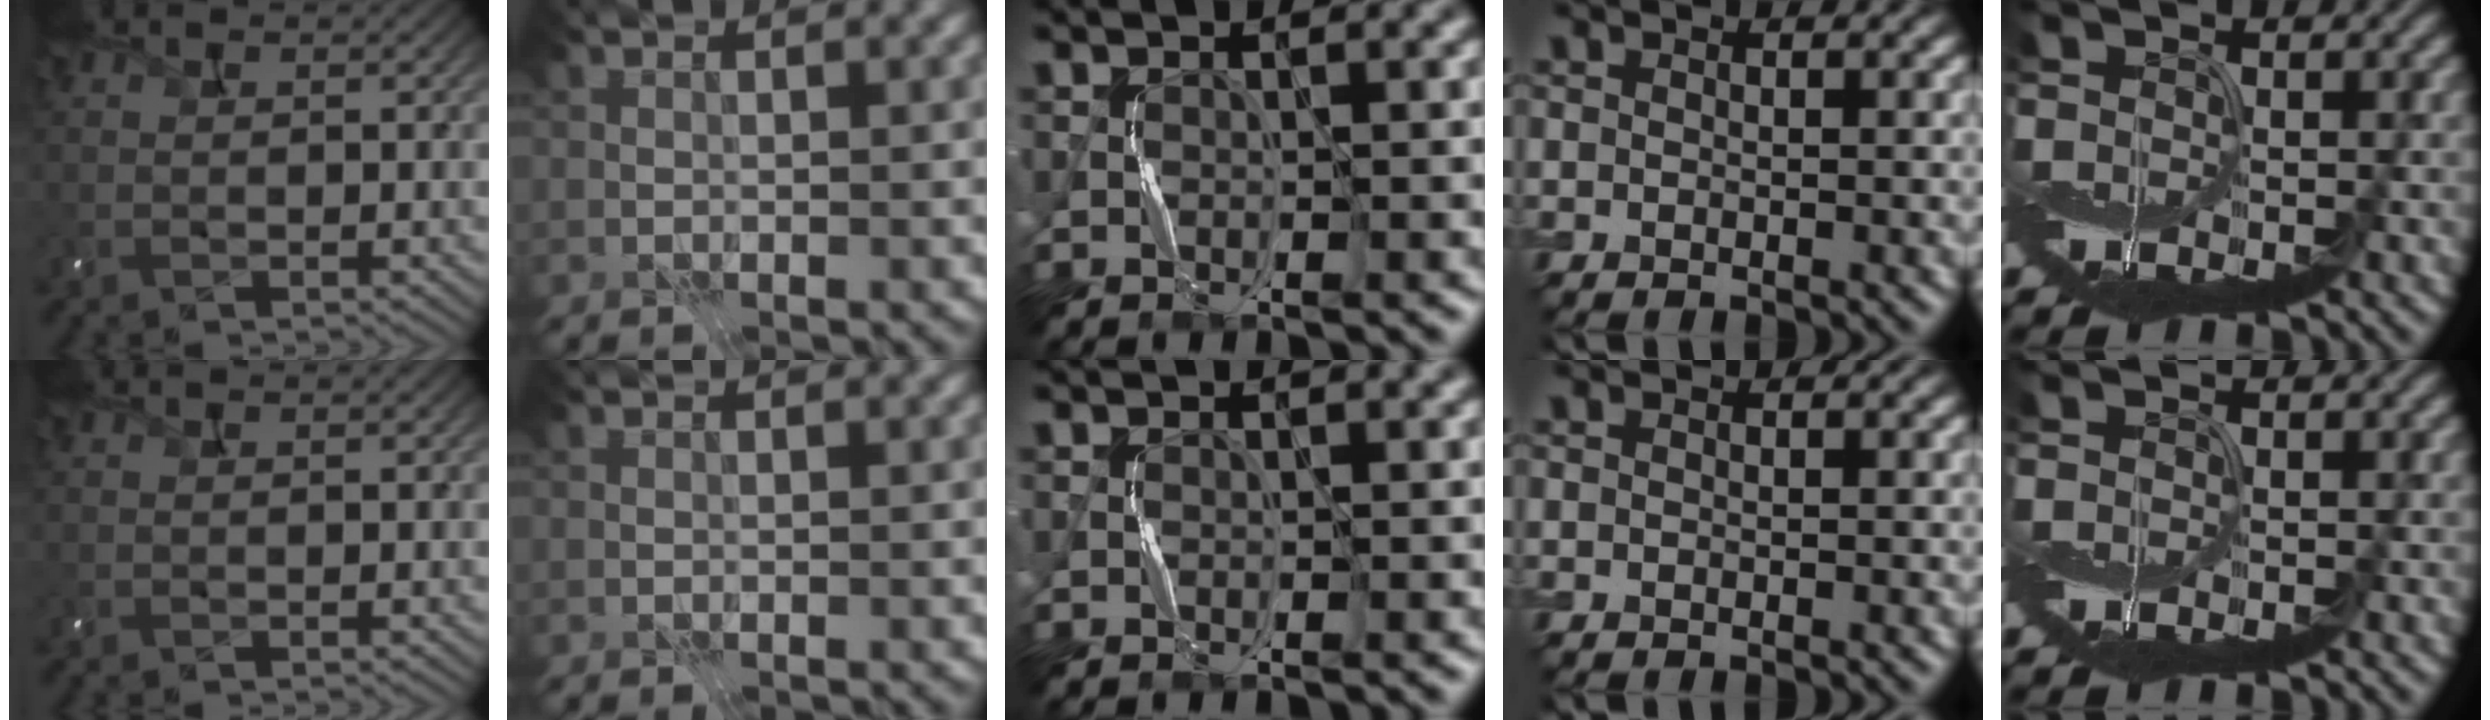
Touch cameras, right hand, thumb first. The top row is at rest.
{}